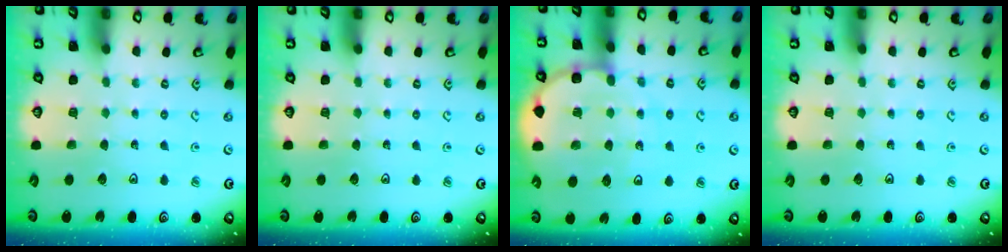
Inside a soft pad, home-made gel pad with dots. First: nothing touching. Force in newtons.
{"total": 0.0}
{"total": 9.6, "press": 9.4, "slide": 1.9}
{"total": 0.0}